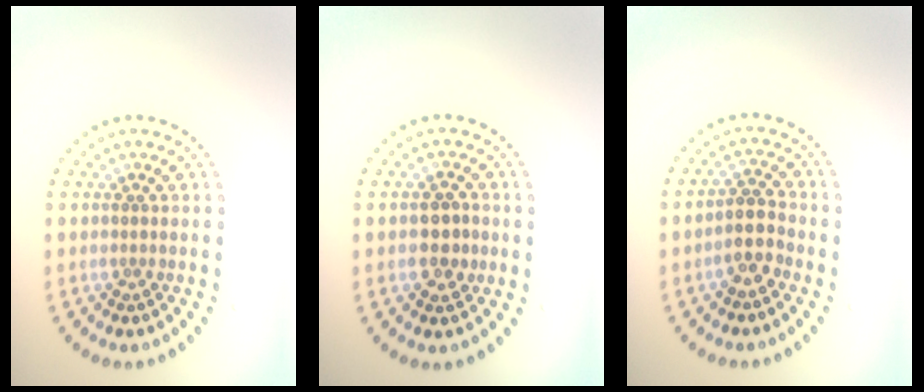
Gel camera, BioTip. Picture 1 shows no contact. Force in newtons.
{"total": 2.3, "press": 2.3, "slide": 0.4}
{"total": 2.5, "press": 2.2, "slide": 1.2}